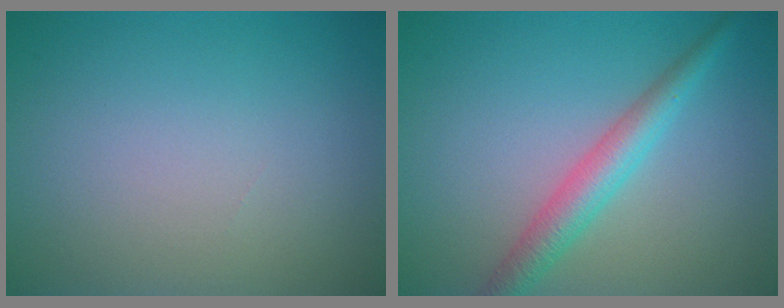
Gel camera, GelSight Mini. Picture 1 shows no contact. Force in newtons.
{"total": 3.5, "press": 3.5, "slide": 0.1}